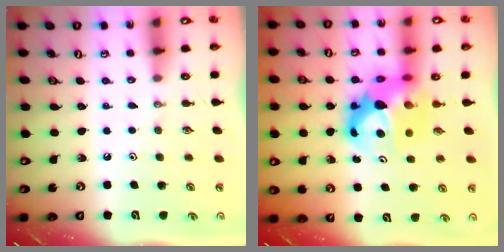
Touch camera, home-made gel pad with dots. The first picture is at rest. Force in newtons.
{"total": 10.7, "press": 10.7, "slide": 0.6}